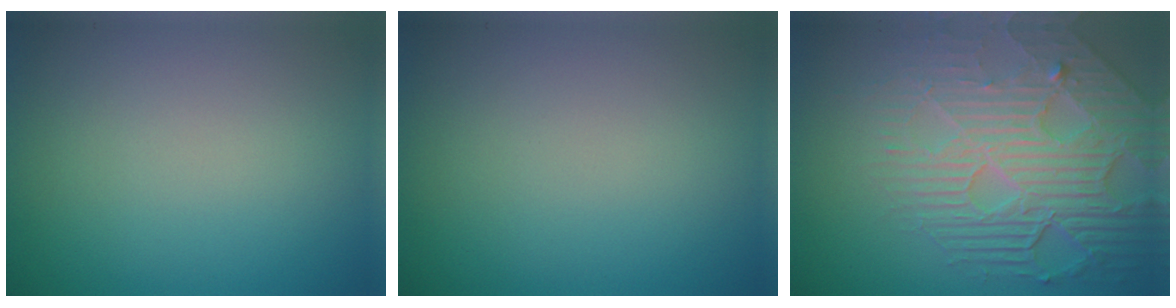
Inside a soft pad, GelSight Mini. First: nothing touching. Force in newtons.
{"total": 0.0}
{"total": 7.0, "press": 5.5, "slide": 4.4}